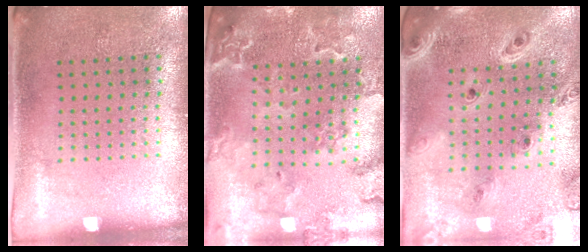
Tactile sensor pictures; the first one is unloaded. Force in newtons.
{"total": 1.8, "press": 1.8, "slide": 0.3}
{"total": 2.0, "press": 1.9, "slide": 0.6}